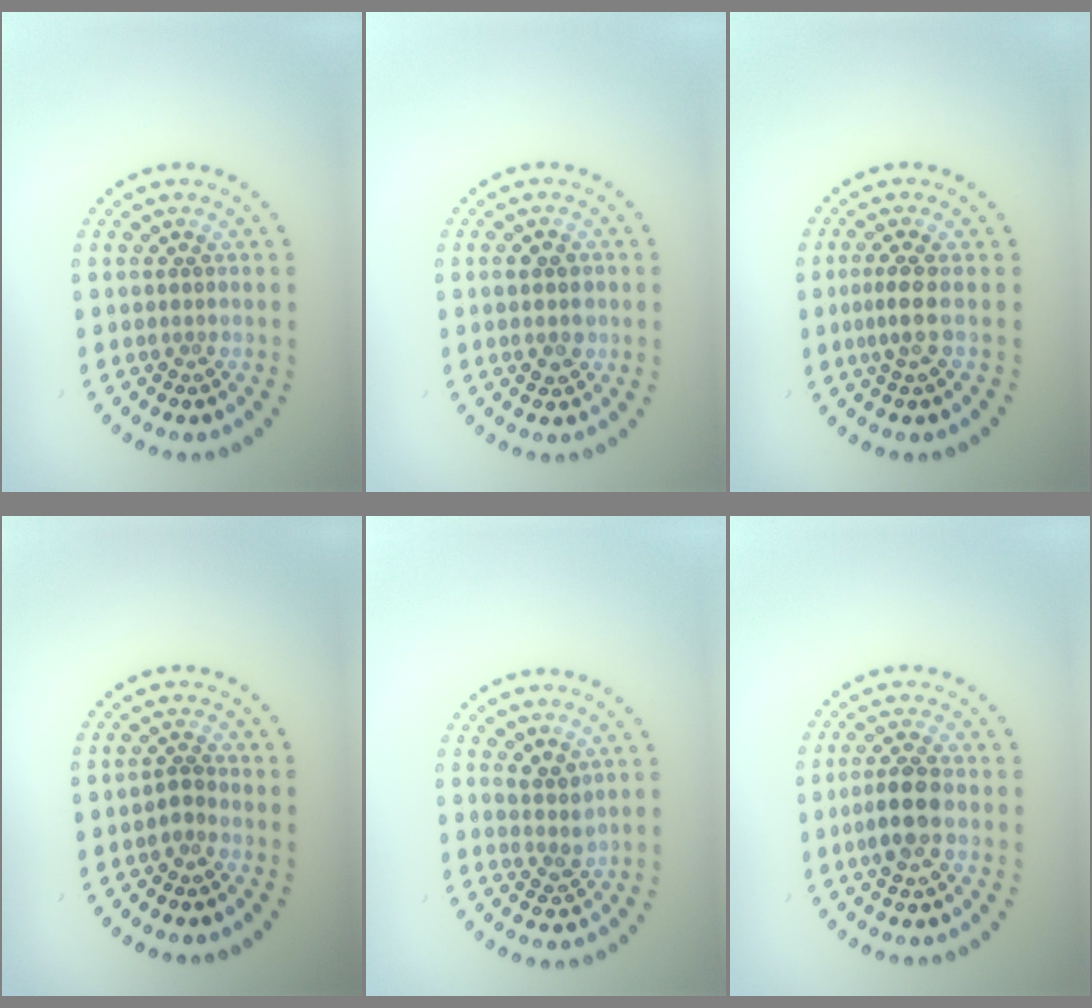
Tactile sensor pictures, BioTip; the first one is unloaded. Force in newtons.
{"total": 2.8, "press": 2.8, "slide": 0.1}
{"total": 1.8, "press": 1.3, "slide": 1.3}
{"total": 1.0, "press": 0.8, "slide": 0.5}
{"total": 1.9, "press": 1.5, "slide": 1.1}
{"total": 3.5, "press": 3.3, "slide": 0.9}